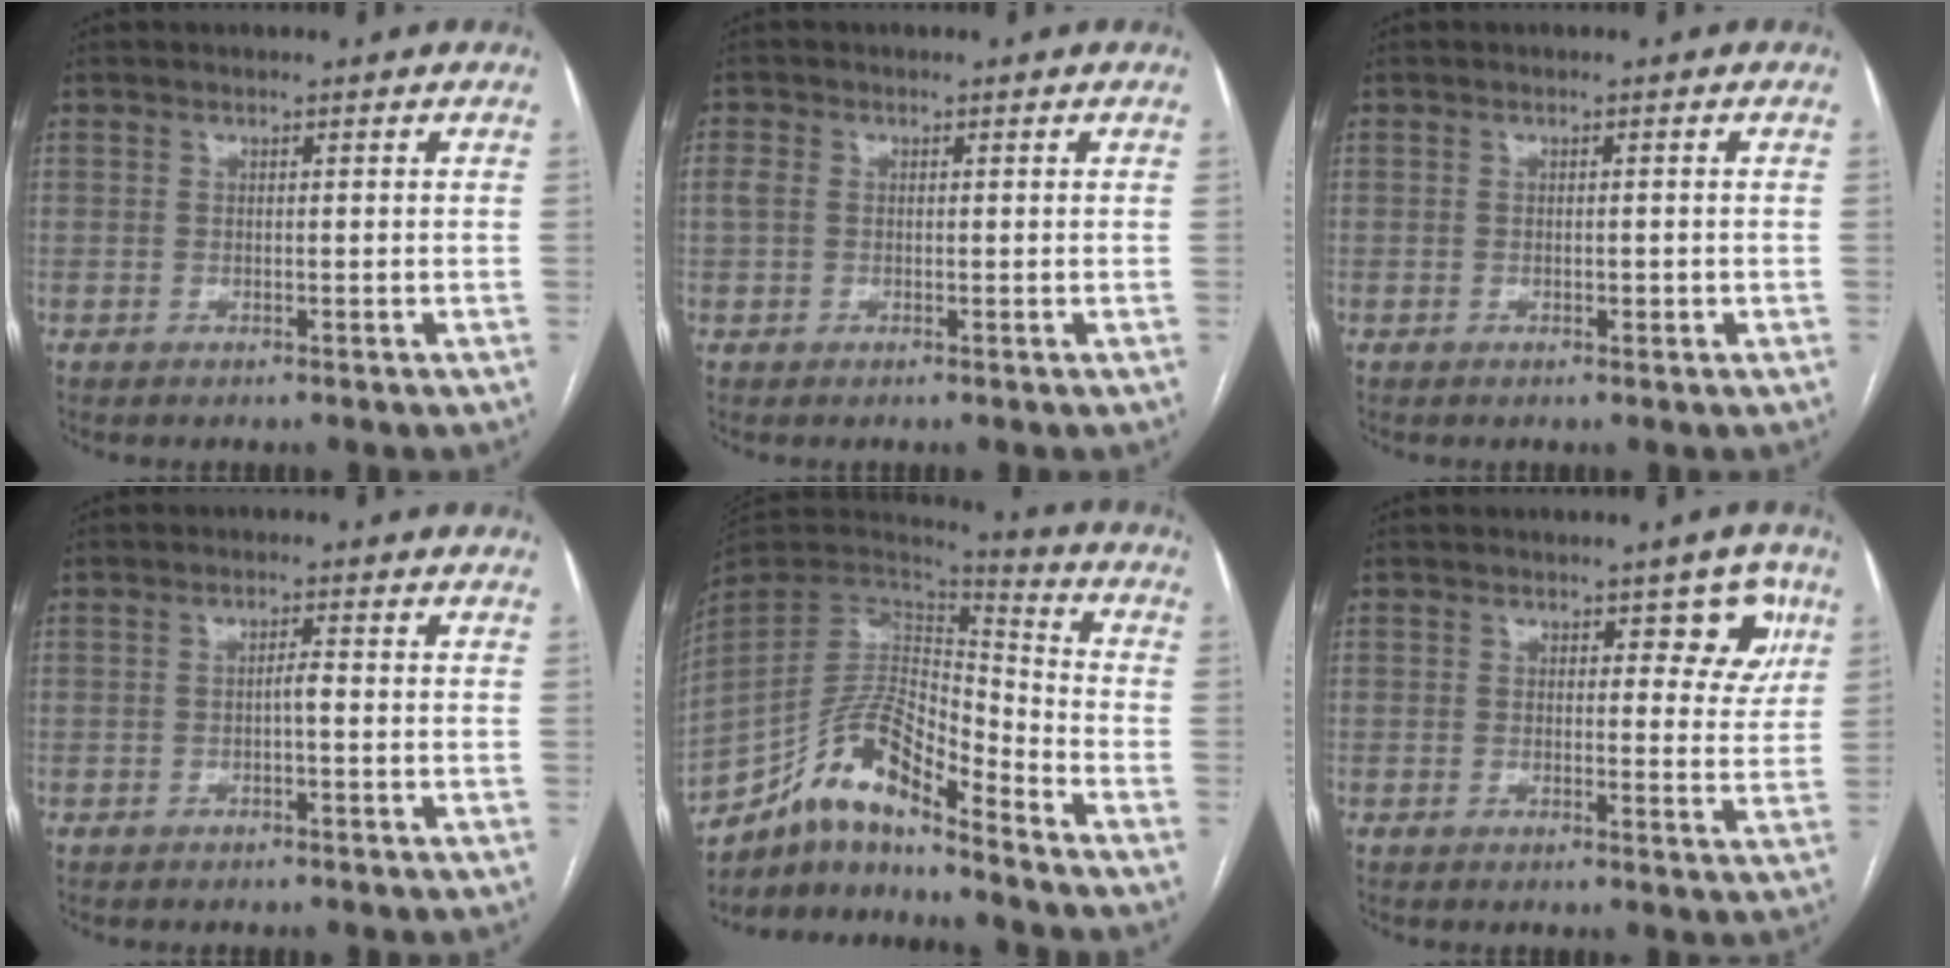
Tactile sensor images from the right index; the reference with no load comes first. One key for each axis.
{"total": 1.8, "fx": 0.1, "fy": 1.4, "fz": 1.1, "tx": -0.035, "ty": 0.011, "tz": 0.003}
{"total": 0.9, "fx": -0.3, "fy": 0.5, "fz": 0.7, "tx": -0.012, "ty": 0.001, "tz": -0.002}
{"total": 1.4, "fx": -0.4, "fy": 0.2, "fz": 1.4, "tx": -0.022, "ty": 0.003, "tz": -0.008}
{"total": 13.9, "fx": -10.7, "fy": 3.3, "fz": 8.2, "tx": -0.147, "ty": 0.029, "tz": -0.194}
{"total": 5.6, "fx": 2.6, "fy": 2.7, "fz": 4.1, "tx": -0.030, "ty": 0.006, "tz": 0.026}